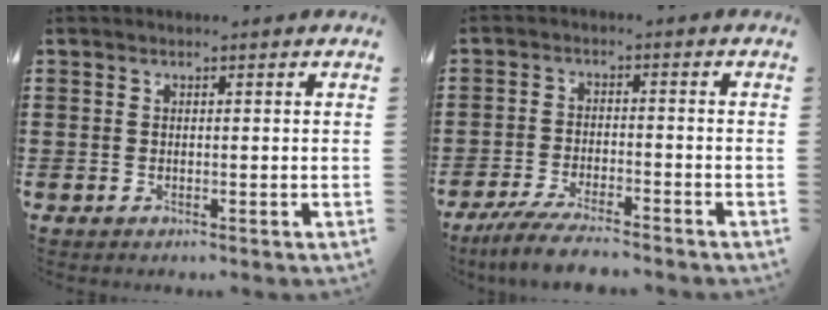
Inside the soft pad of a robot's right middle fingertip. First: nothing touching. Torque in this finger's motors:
{"motor_torque": [1.36, -0.68, 0.44, 0.10]}